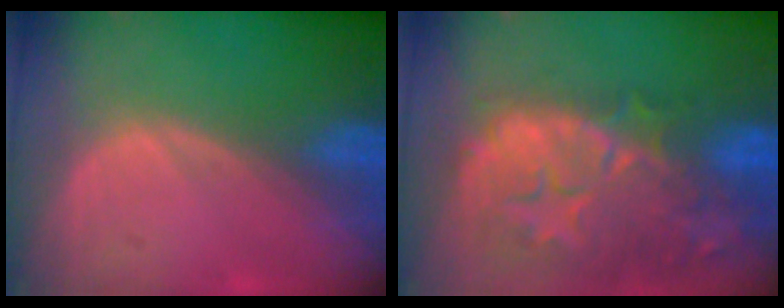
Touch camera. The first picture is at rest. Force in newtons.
{"total": 14.8, "press": 11.8, "slide": 8.9}